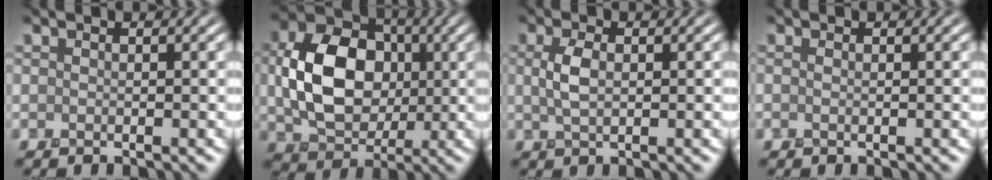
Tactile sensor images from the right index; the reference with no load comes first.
{"total": 8.8, "force": [0.1, 6.6, 5.9], "torque": [-0.123, -0.001, 0.003]}
{"total": 2.1, "force": [0.2, 1.1, 1.8], "torque": [-0.048, 0.000, 0.003]}
{"total": 0.0}